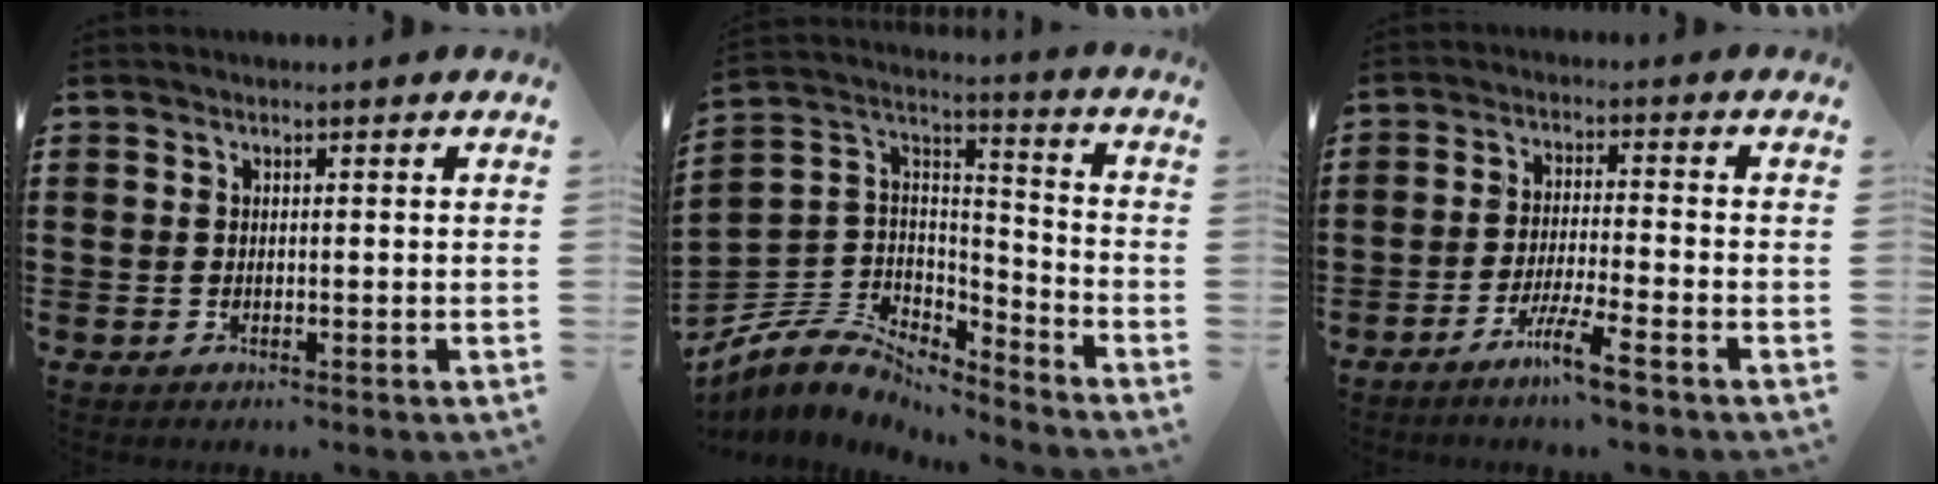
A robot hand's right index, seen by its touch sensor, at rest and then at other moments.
{"total": 6.6, "force": [-5.1, 3.9, 1.4], "torque": [-0.060, -0.003, -0.107]}
{"total": 6.0, "force": [-4.5, -0.2, 4.0], "torque": [-0.086, -0.011, -0.085]}